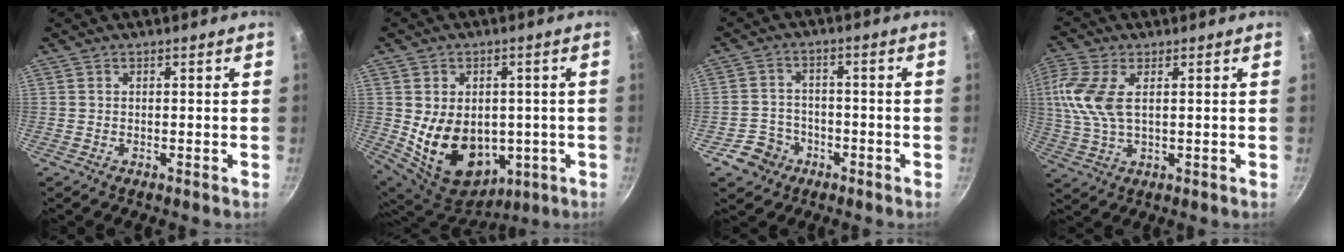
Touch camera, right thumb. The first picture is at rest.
{"total": 17.2, "force": [-1.4, 12.8, 11.4], "torque": [-0.175, -0.013, 0.009]}
{"total": 6.2, "force": [-3.1, 5.2, 1.3], "torque": [-0.008, 0.036, -0.053]}
{"total": 9.0, "force": [1.9, 4.5, 7.5], "torque": [-0.168, 0.006, 0.035]}